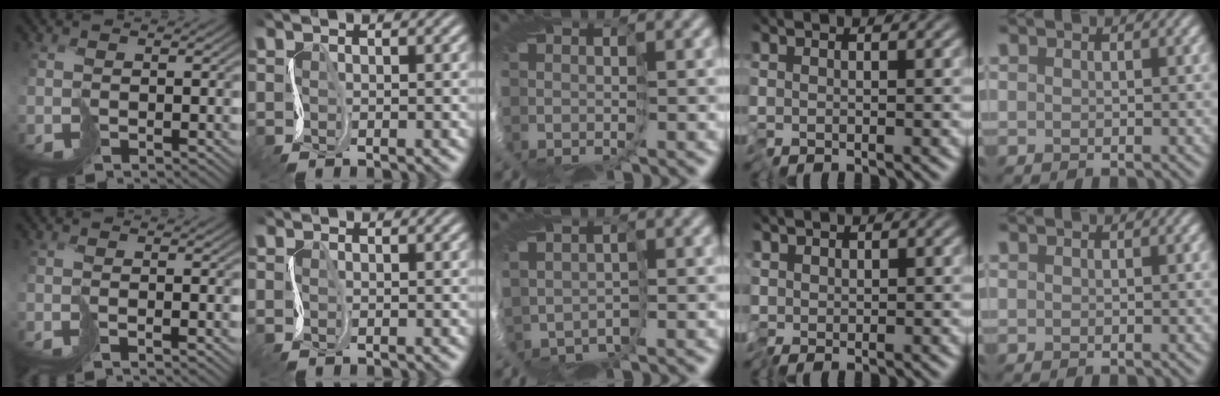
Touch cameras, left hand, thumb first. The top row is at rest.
{"thumb": {"total": 1.0, "force": [-0.8, -0.3, 0.4], "torque": [-0.002, 0.006, -0.018]}, "index": {"total": 0.5, "force": [-0.3, -0.1, -0.4], "torque": [0.008, -0.003, -0.007]}, "middle": {"total": 1.3, "force": [0.3, 1.1, -0.5], "torque": [0.000, 0.000, 0.012]}, "ring": {"total": 0.9, "force": [0.4, 0.8, 0.1], "torque": [-0.008, 0.005, 0.008]}}